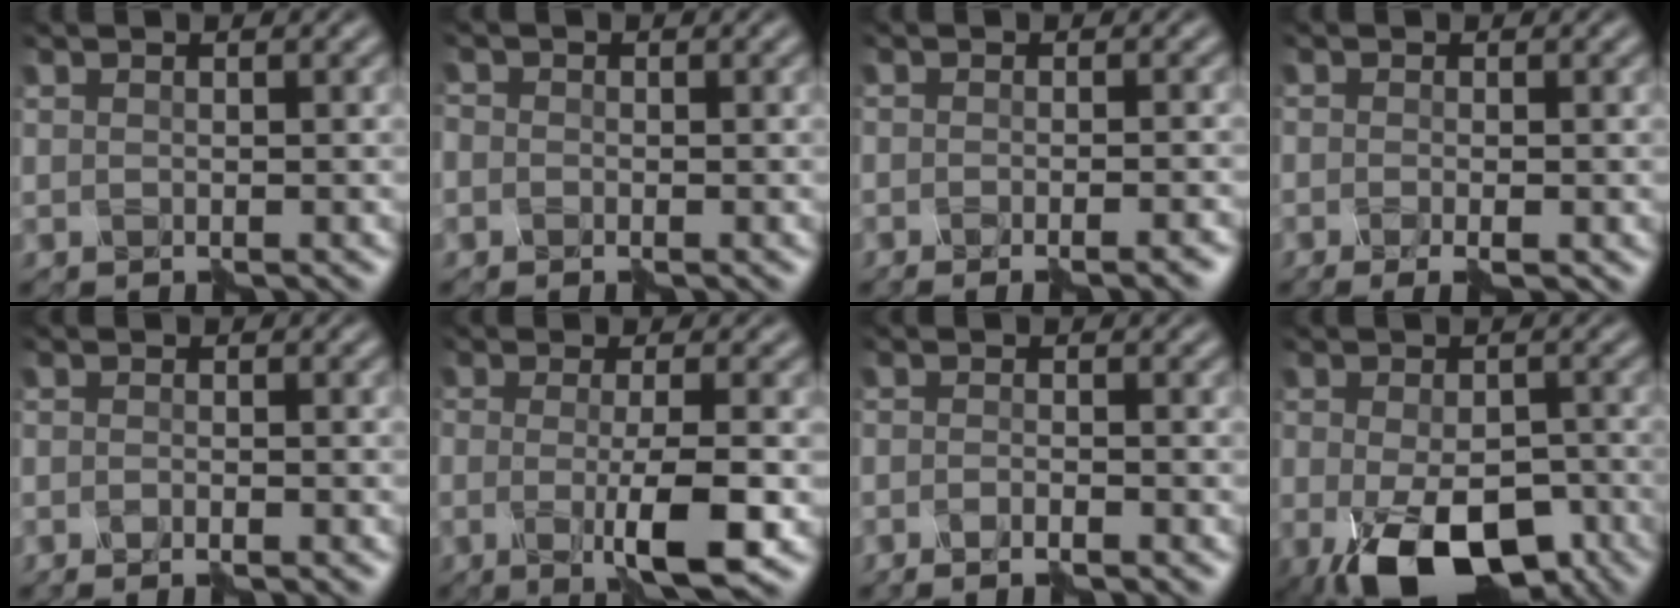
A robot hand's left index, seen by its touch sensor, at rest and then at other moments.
{"total": 1.6, "force": [-0.8, 1.4, 0.1], "torque": [0.009, 0.000, -0.017]}
{"total": 1.8, "force": [-1.3, 0.2, 1.2], "torque": [-0.004, 0.002, -0.025]}
{"total": 1.7, "force": [-1.1, 0.1, 1.3], "torque": [-0.014, -0.005, -0.018]}
{"total": 1.4, "force": [-1.3, 0.1, 0.4], "torque": [-0.003, 0.000, -0.025]}
{"total": 5.6, "force": [-1.8, 1.1, 5.1], "torque": [-0.079, -0.008, -0.036]}
{"total": 1.9, "force": [-1.7, 0.1, 0.8], "torque": [-0.006, 0.001, -0.034]}
{"total": 11.4, "force": [-5.7, 5.7, 8.0], "torque": [-0.137, -0.034, -0.084]}